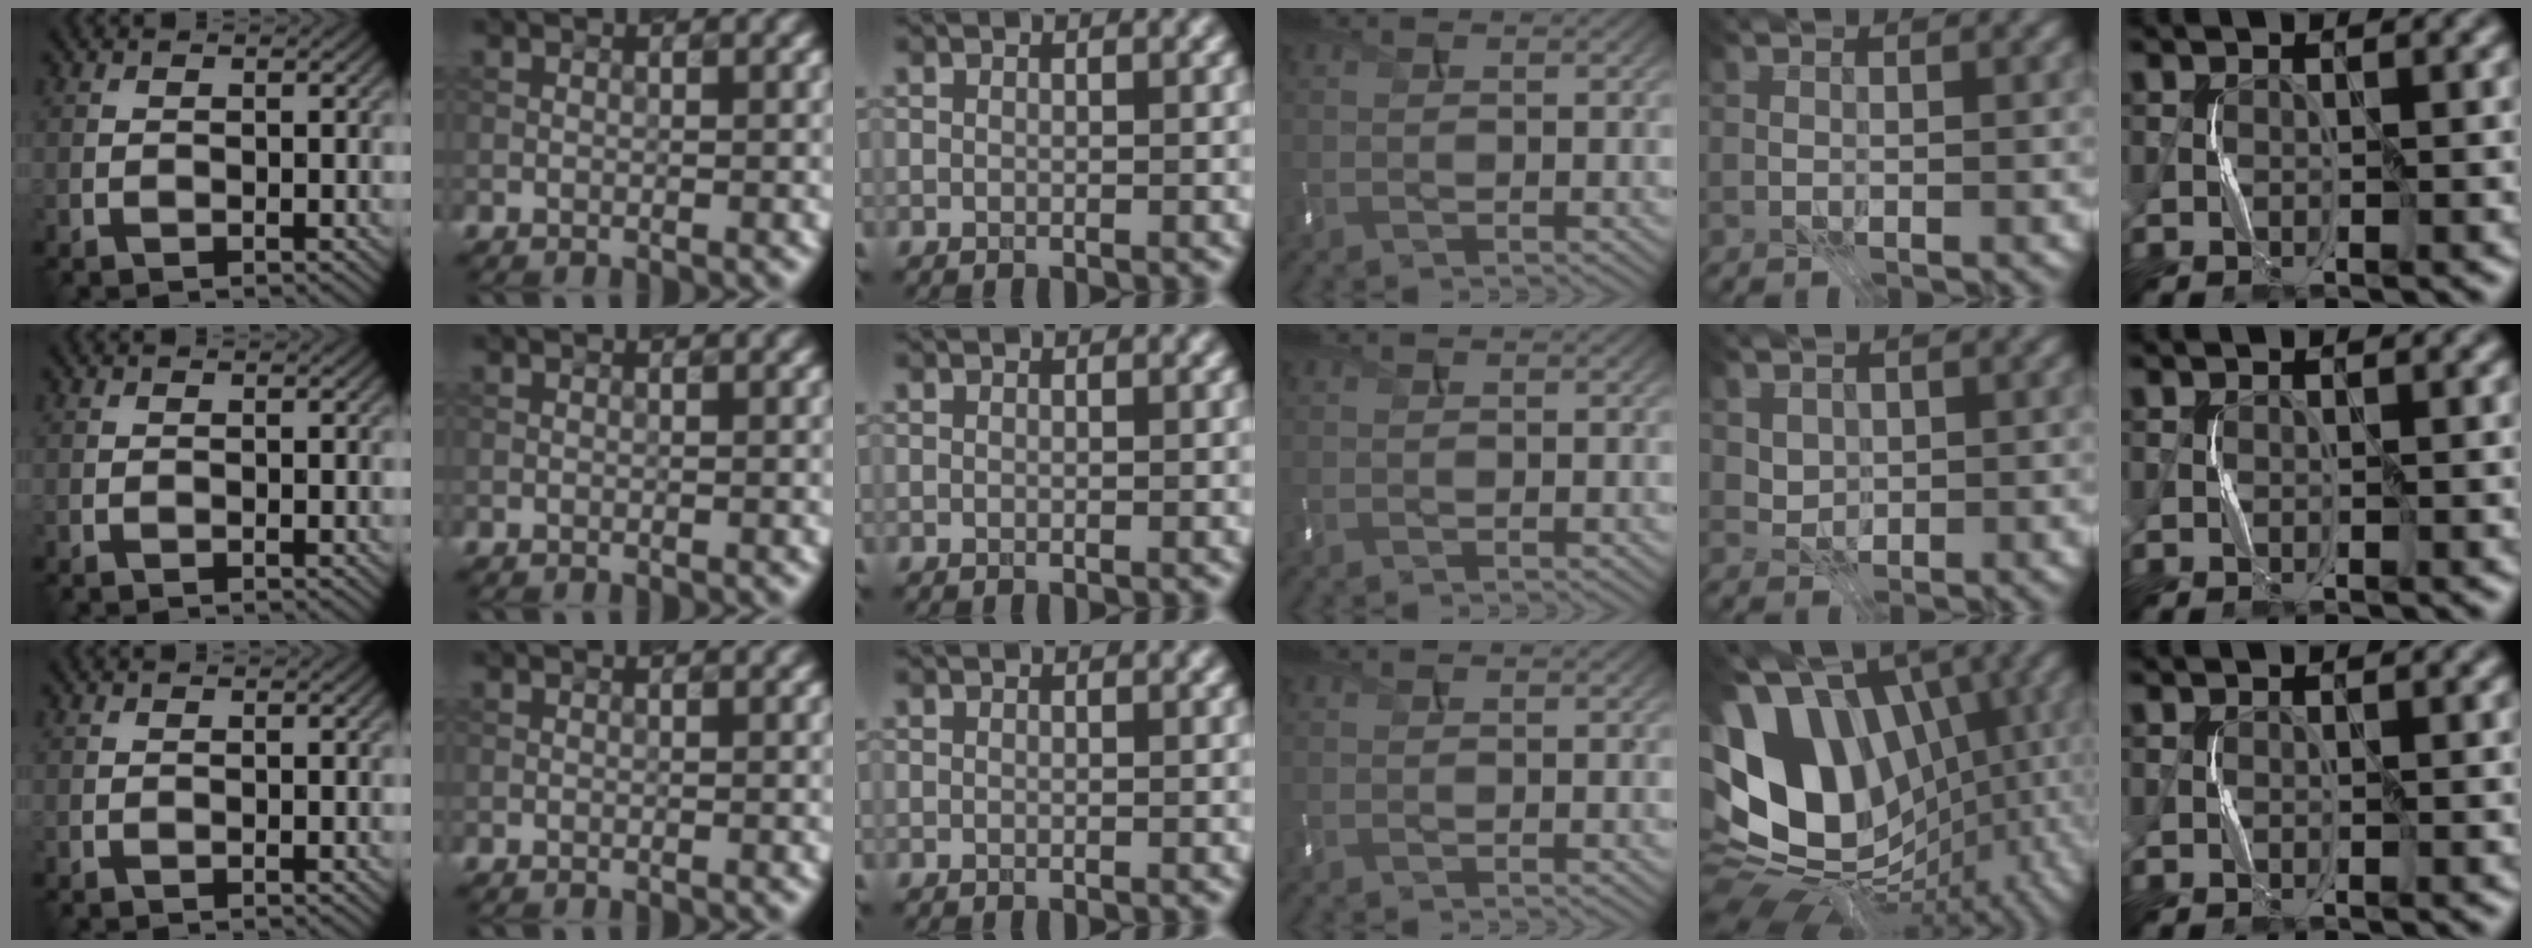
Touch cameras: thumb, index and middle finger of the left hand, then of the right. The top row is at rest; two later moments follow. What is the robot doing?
{"motion": "press", "object": "mouse"}